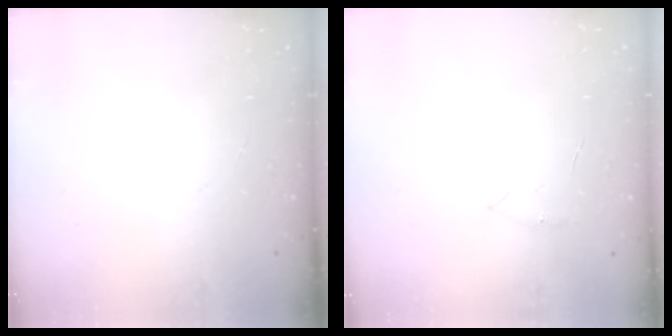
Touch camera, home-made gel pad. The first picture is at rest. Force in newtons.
{"total": 4.1, "press": 4.0, "slide": 1.0}